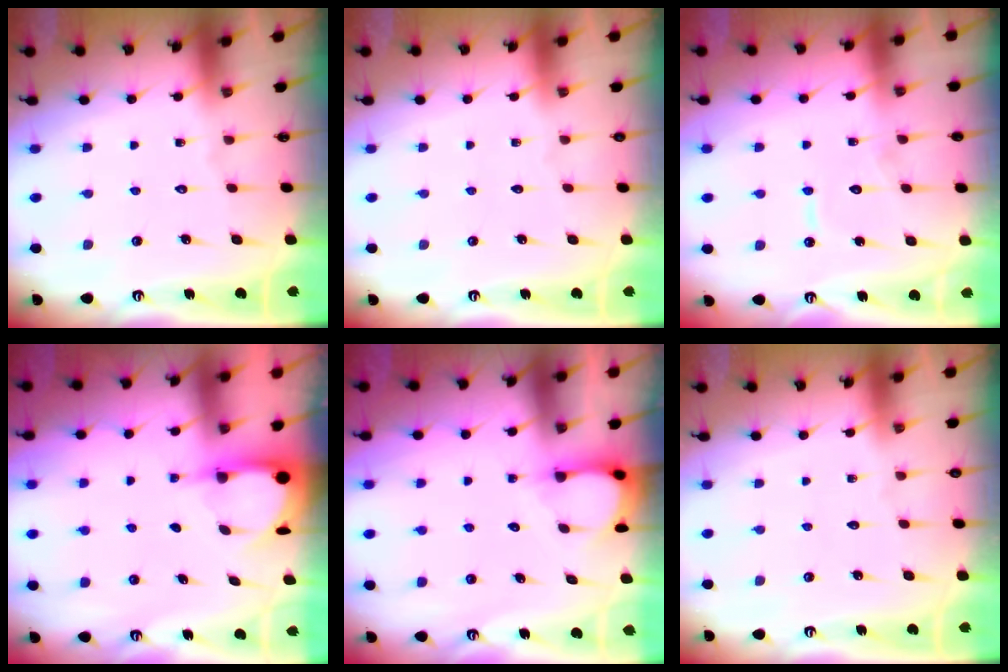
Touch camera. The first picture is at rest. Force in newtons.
{"total": 0.0}
{"total": 6.3, "press": 6.2, "slide": 0.6}
{"total": 3.9, "press": 3.9, "slide": 0.3}
{"total": 3.2, "press": 3.2, "slide": 0.3}
{"total": 0.0}